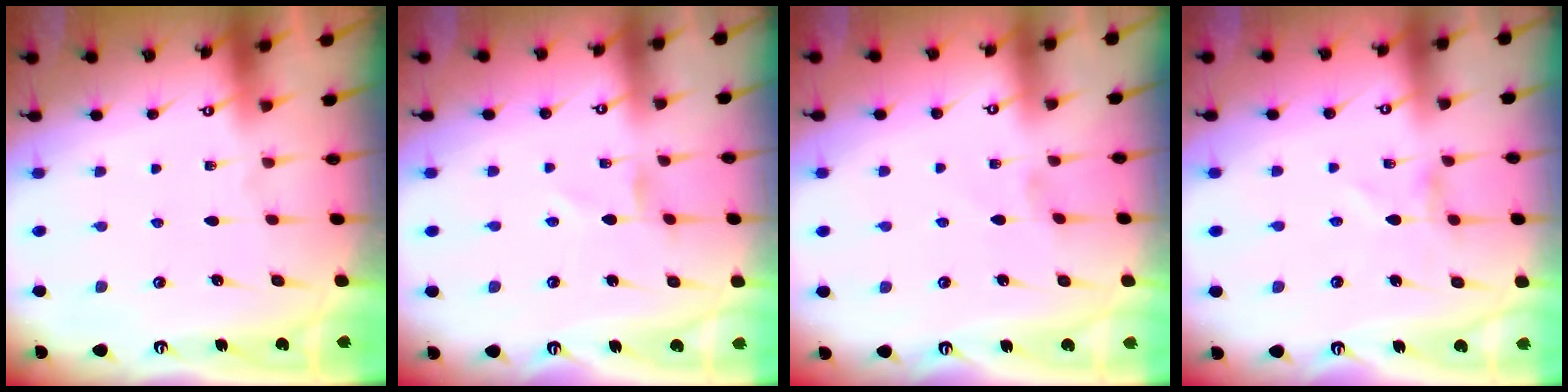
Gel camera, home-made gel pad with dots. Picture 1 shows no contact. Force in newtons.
{"total": 0.8, "press": 0.8, "slide": 0.2}
{"total": 0.0}
{"total": 1.6, "press": 1.6, "slide": 0.2}